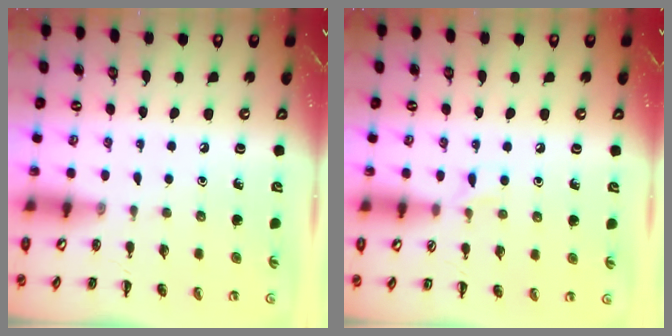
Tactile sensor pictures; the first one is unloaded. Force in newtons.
{"total": 4.0, "press": 3.6, "slide": 1.6}